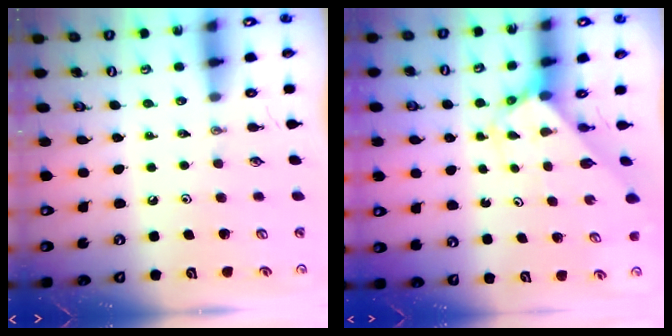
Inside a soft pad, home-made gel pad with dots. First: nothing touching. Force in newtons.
{"total": 2.6, "press": 2.6, "slide": 0.2}